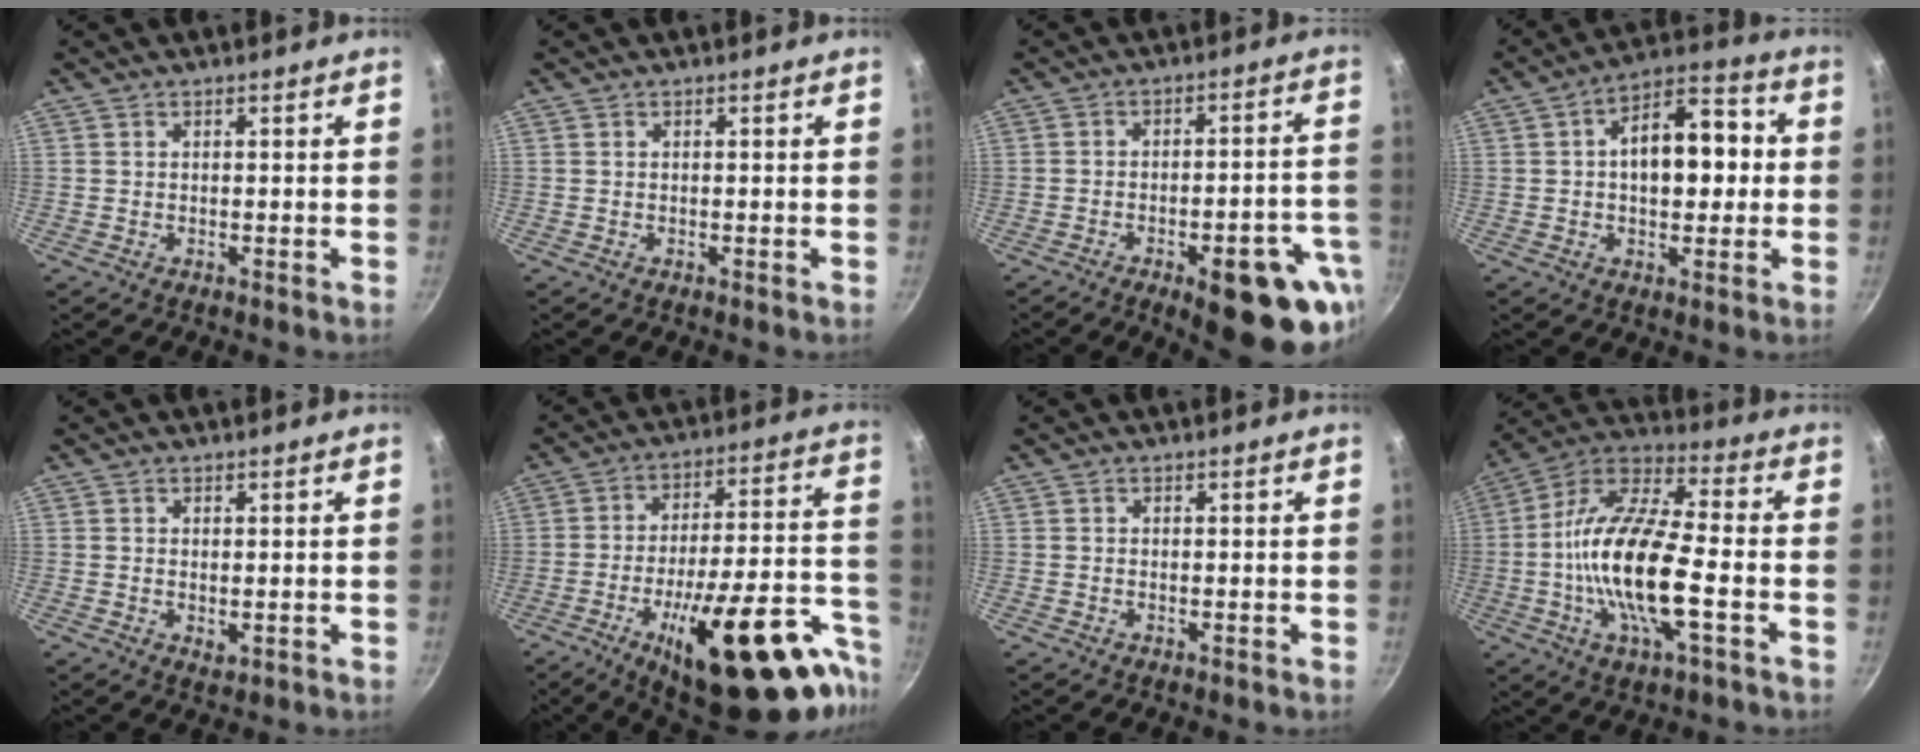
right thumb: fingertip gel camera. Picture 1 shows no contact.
{"total": 0.0}
{"total": 18.3, "force": [-8.6, 6.7, 14.7], "torque": [-0.122, 0.032, -0.105]}
{"total": 13.8, "force": [0.7, 8.1, 11.1], "torque": [-0.122, 0.033, -0.001]}
{"total": 1.6, "force": [0.2, 1.0, 1.2], "torque": [-0.020, -0.005, 0.005]}
{"total": 29.2, "force": [-14.5, 9.7, 23.4], "torque": [-0.285, 0.062, -0.208]}
{"total": 0.0}
{"total": 19.6, "force": [-3.8, 6.7, 18.1], "torque": [-0.347, 0.029, -0.089]}